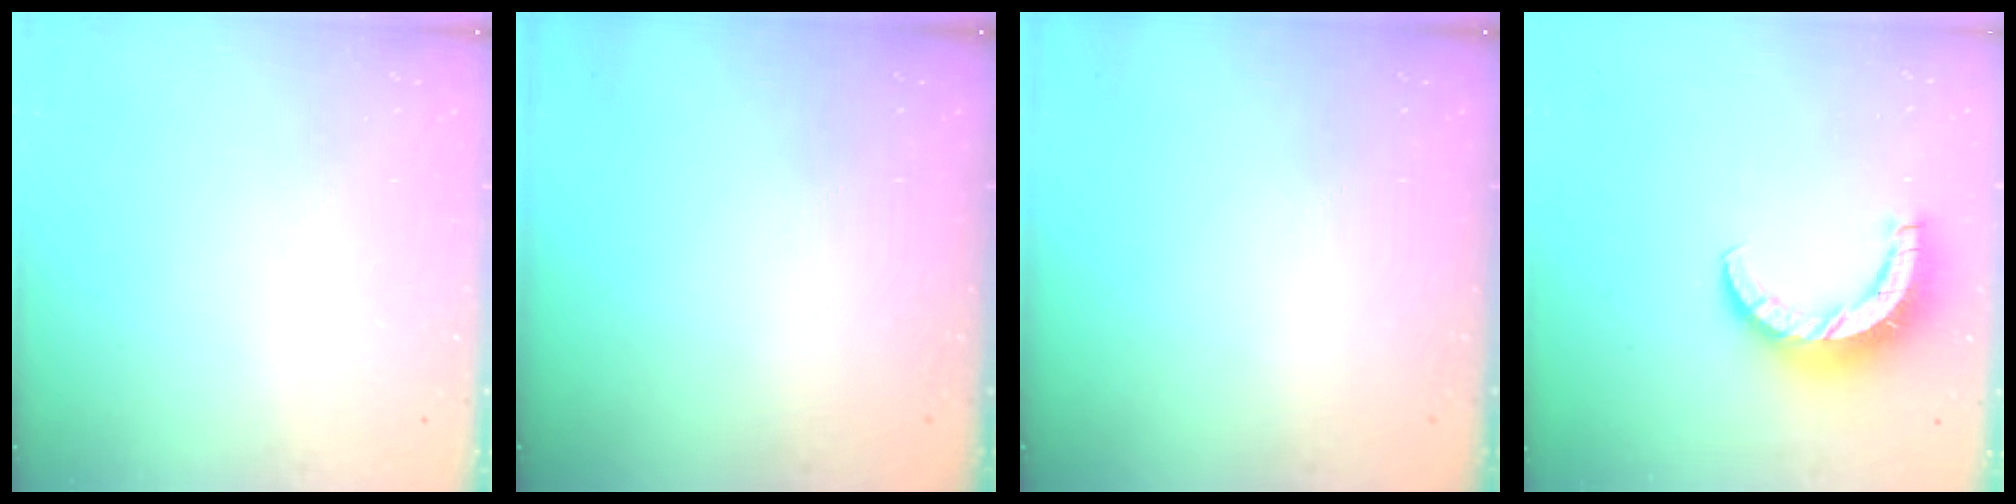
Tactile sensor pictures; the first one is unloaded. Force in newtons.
{"total": 0.0}
{"total": 0.0}
{"total": 9.4, "press": 9.4, "slide": 0.8}